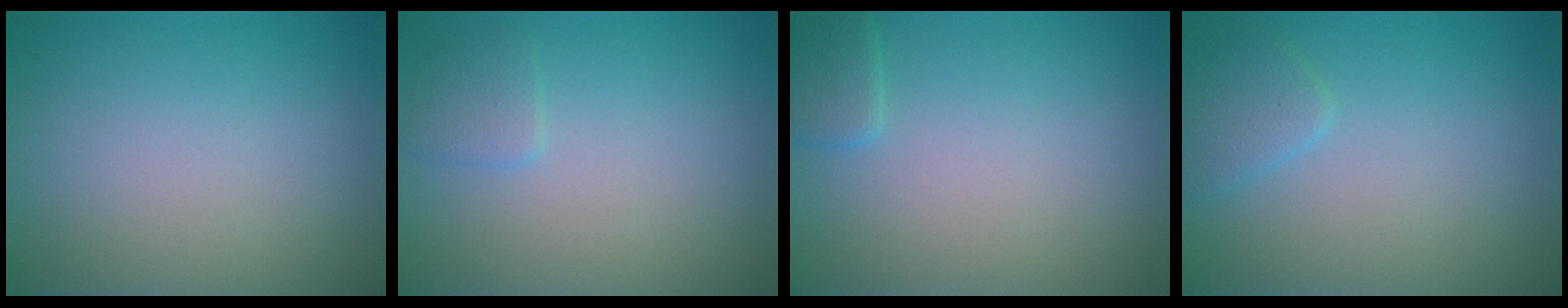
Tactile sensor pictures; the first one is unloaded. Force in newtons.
{"total": 1.2, "press": 1.2, "slide": 0.1}
{"total": 1.5, "press": 1.5, "slide": 0.1}
{"total": 1.7, "press": 1.7, "slide": 0.1}